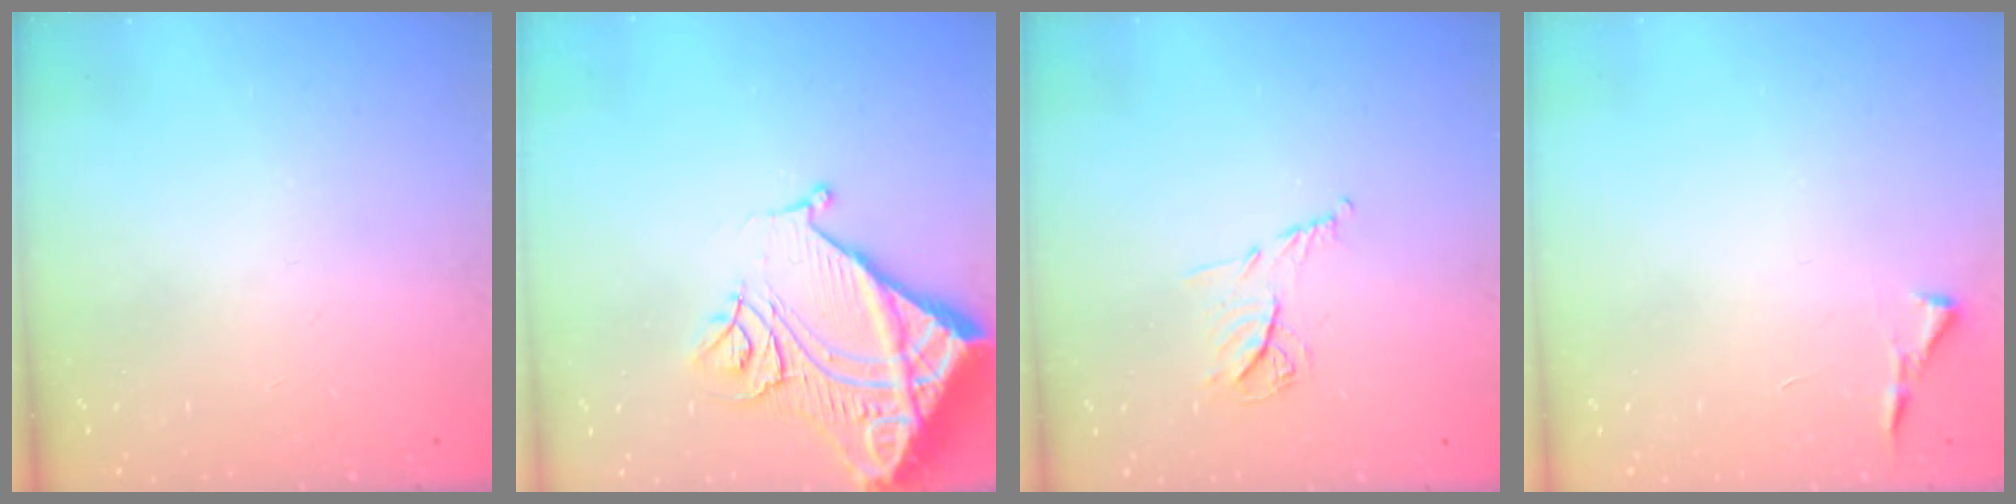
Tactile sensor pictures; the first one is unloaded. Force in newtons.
{"total": 14.2, "press": 14.1, "slide": 1.8}
{"total": 7.9, "press": 7.9, "slide": 0.3}
{"total": 3.5, "press": 3.4, "slide": 0.5}